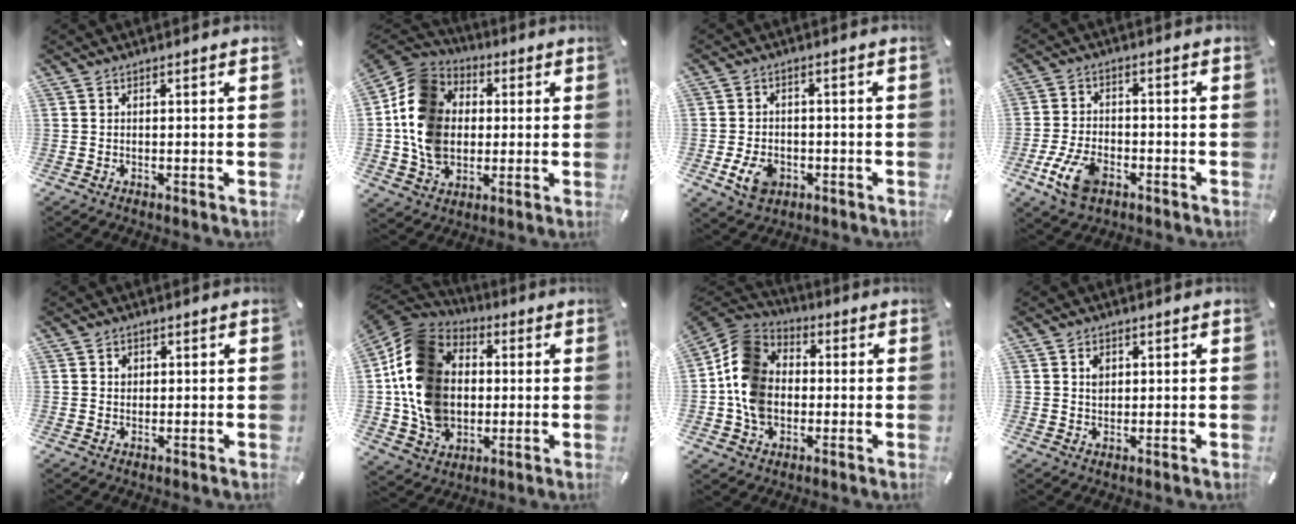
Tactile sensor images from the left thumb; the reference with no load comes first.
{"total": 15.0, "force": [-0.2, 13.0, 7.5], "torque": [-0.176, 0.023, -0.004]}
{"total": 6.5, "force": [-2.2, 4.8, 3.7], "torque": [-0.078, 0.003, -0.042]}
{"total": 9.1, "force": [-4.4, 5.3, 5.9], "torque": [-0.133, 0.011, -0.080]}
{"total": 1.6, "force": [0.4, 1.4, 0.4], "torque": [0.006, -0.002, 0.003]}
{"total": 18.5, "force": [-0.1, 15.5, 10.1], "torque": [-0.220, 0.009, 0.000]}
{"total": 13.1, "force": [-1.9, 11.2, 6.5], "torque": [-0.146, 0.035, -0.033]}
{"total": 2.3, "force": [0.7, 1.9, 1.0], "torque": [-0.008, -0.003, 0.010]}